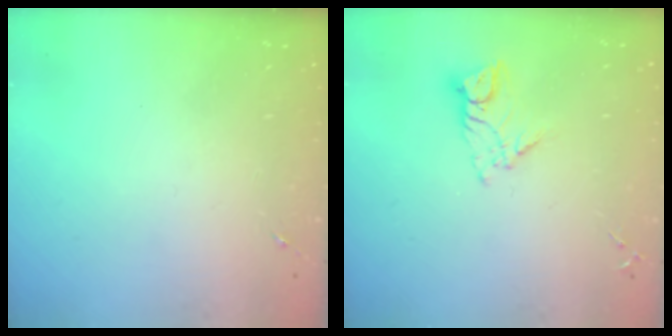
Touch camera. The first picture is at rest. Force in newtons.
{"total": 8.4, "press": 8.4, "slide": 0.9}